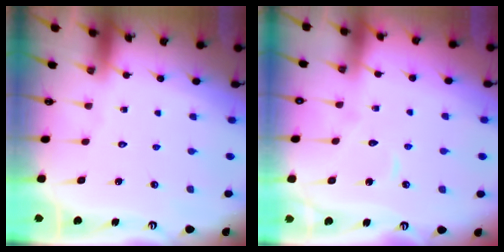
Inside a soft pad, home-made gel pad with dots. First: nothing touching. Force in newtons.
{"total": 6.1, "press": 6.0, "slide": 0.7}